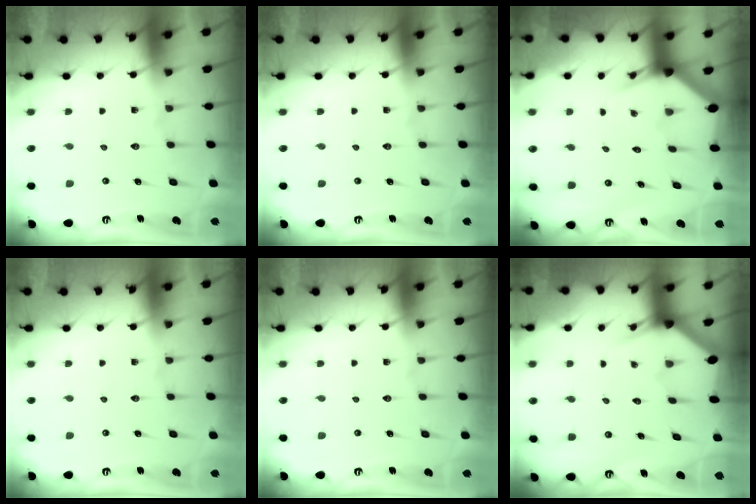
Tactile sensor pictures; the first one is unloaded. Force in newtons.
{"total": 0.0}
{"total": 2.9, "press": 2.9, "slide": 0.2}
{"total": 0.0}
{"total": 0.0}
{"total": 3.1, "press": 3.1, "slide": 0.0}